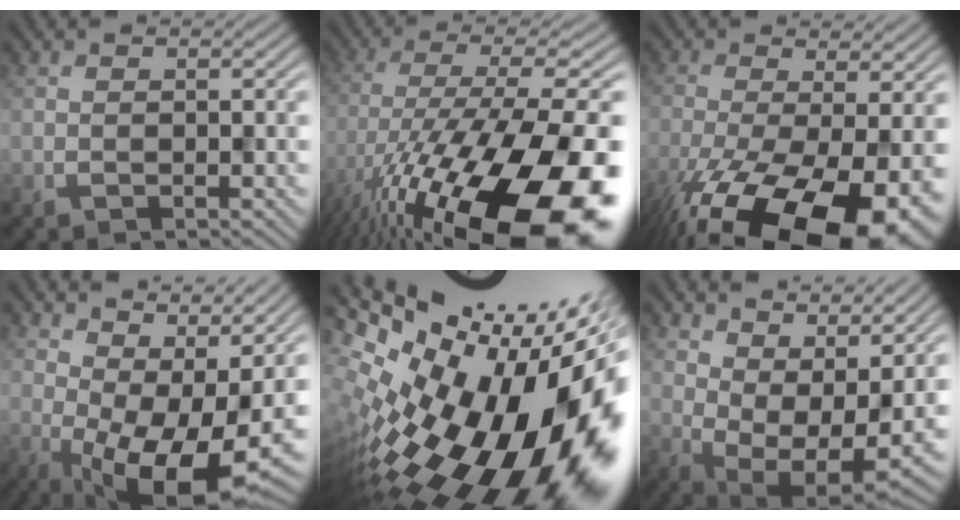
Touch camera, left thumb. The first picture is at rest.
{"total": 19.4, "force": [-10.3, 6.6, 15.1], "torque": [-0.262, -0.034, -0.142]}
{"total": 15.7, "force": [-8.2, 5.7, 12.1], "torque": [-0.242, -0.053, -0.109]}
{"total": 12.9, "force": [0.3, 6.0, 11.5], "torque": [-0.168, -0.011, 0.034]}
{"total": 19.6, "force": [-3.1, 9.3, 17.0], "torque": [-0.258, -0.061, -0.035]}
{"total": 9.0, "force": [4.2, 4.8, 6.4], "torque": [-0.115, -0.010, 0.091]}